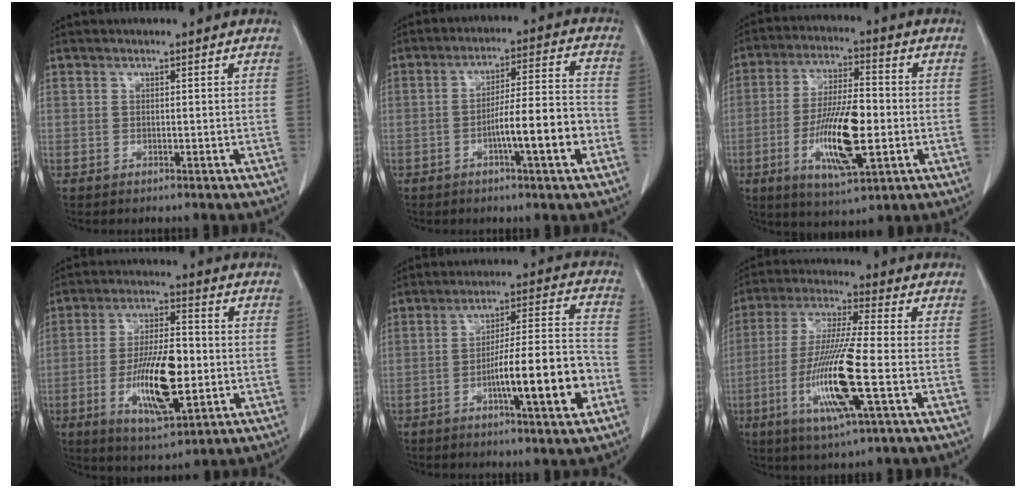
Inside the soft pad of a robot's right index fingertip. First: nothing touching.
{"total": 10.1, "force": [-3.5, 0.5, 9.4], "torque": [-0.148, 0.011, -0.055]}
{"total": 13.3, "force": [-3.0, 3.2, 12.6], "torque": [-0.242, -0.009, -0.049]}
{"total": 13.1, "force": [-2.7, 4.1, 12.2], "torque": [-0.226, -0.004, -0.041]}
{"total": 13.4, "force": [-4.7, 0.9, 12.5], "torque": [-0.195, 0.009, -0.070]}
{"total": 14.1, "force": [-3.9, 0.4, 13.5], "torque": [-0.278, -0.019, -0.078]}